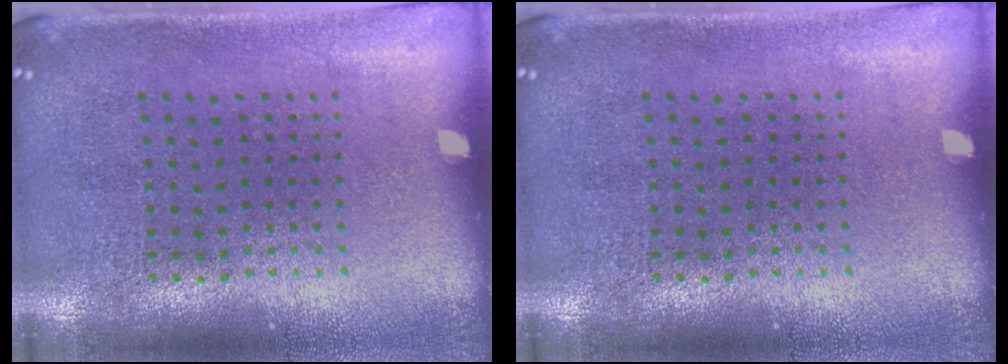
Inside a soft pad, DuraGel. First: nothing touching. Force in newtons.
{"total": 0.0}